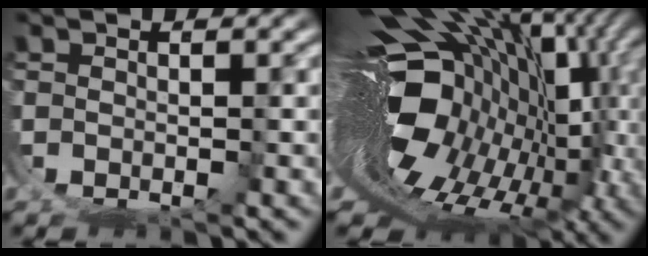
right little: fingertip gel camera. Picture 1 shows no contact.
{"total": 25.4, "force": [-2.6, 15.9, 19.6], "torque": [-0.276, -0.030, -0.036]}